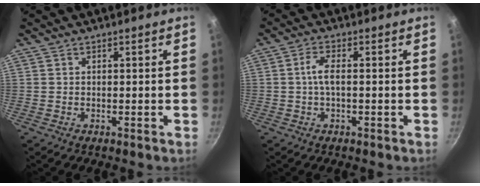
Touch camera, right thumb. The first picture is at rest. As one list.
[{"total": 3.5, "force": [-0.2, 1.4, 3.2], "torque": [-0.074, 0.010, -0.008]}]